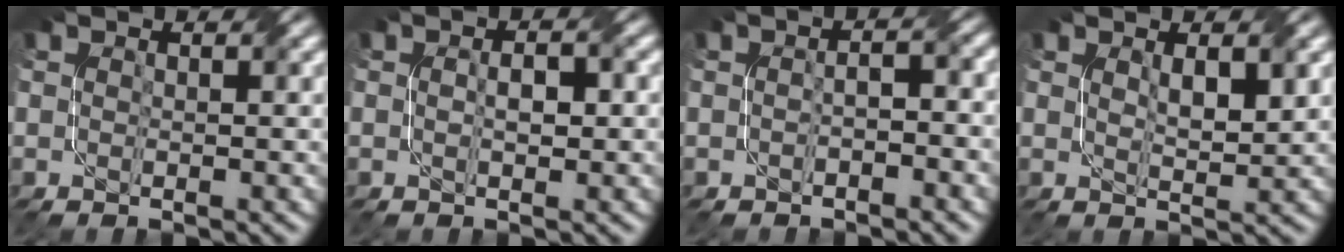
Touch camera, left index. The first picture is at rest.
{"total": 1.8, "force": [-0.1, 0.7, 1.6], "torque": [-0.028, 0.006, -0.001]}
{"total": 1.9, "force": [-0.8, 0.6, 1.7], "torque": [-0.029, 0.004, -0.014]}
{"total": 2.1, "force": [0.9, 0.6, 1.8], "torque": [-0.037, -0.002, 0.021]}